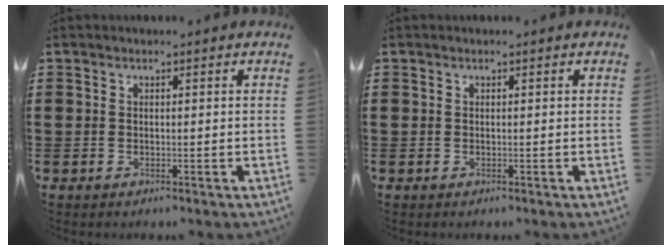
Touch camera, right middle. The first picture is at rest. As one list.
[{"total": 0.0}]